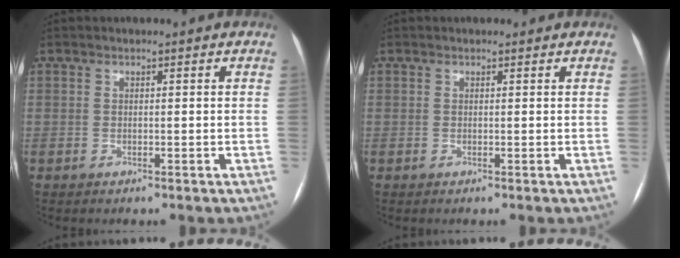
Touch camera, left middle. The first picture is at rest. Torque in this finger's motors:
{"motor_torque": [-0.19, -0.19, -0.02, -0.01]}